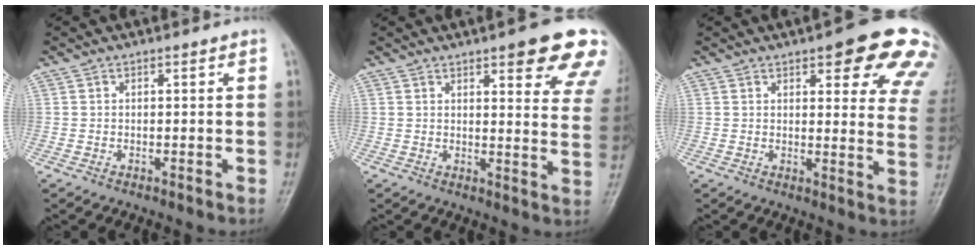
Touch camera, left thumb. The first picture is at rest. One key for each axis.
{"total": 15.2, "fx": 9.3, "fy": 4.0, "fz": 11.3, "tx": -0.107, "ty": -0.039, "tz": 0.103}
{"total": 17.3, "fx": 10.3, "fy": 5.5, "fz": 12.7, "tx": -0.112, "ty": -0.034, "tz": 0.107}